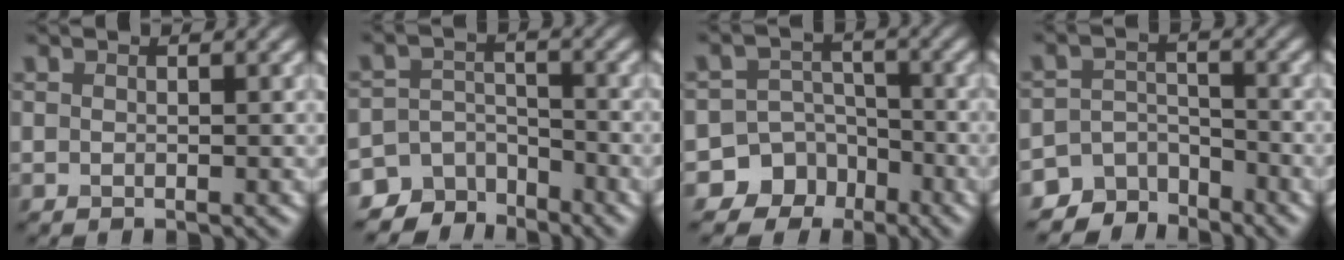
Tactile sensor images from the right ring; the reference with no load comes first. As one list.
[{"total": 6.0, "force": [-4.9, 3.3, 0.6], "torque": [0.012, -0.001, -0.079]}, {"total": 8.8, "force": [-5.1, 7.1, 0.5], "torque": [0.009, -0.015, -0.101]}, {"total": 4.8, "force": [-4.1, 2.5, 0.3], "torque": [0.010, -0.004, -0.067]}]